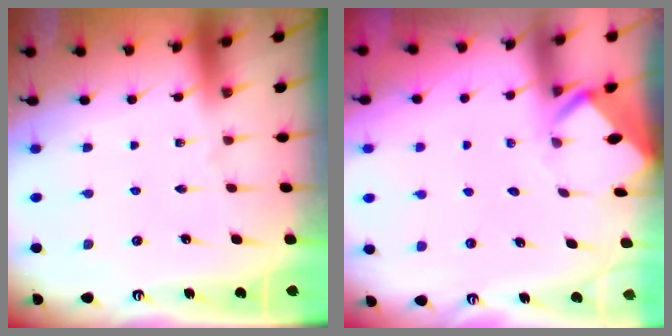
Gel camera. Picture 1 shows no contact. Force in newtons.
{"total": 3.0, "press": 3.0, "slide": 0.1}